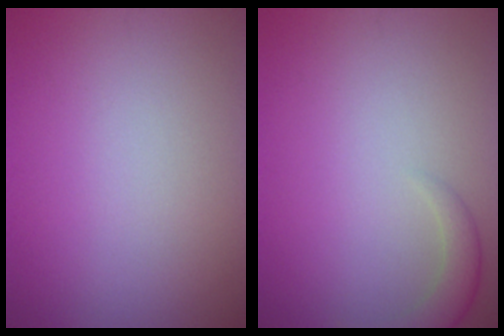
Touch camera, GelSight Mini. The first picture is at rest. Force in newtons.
{"total": 2.0, "press": 2.0, "slide": 0.1}